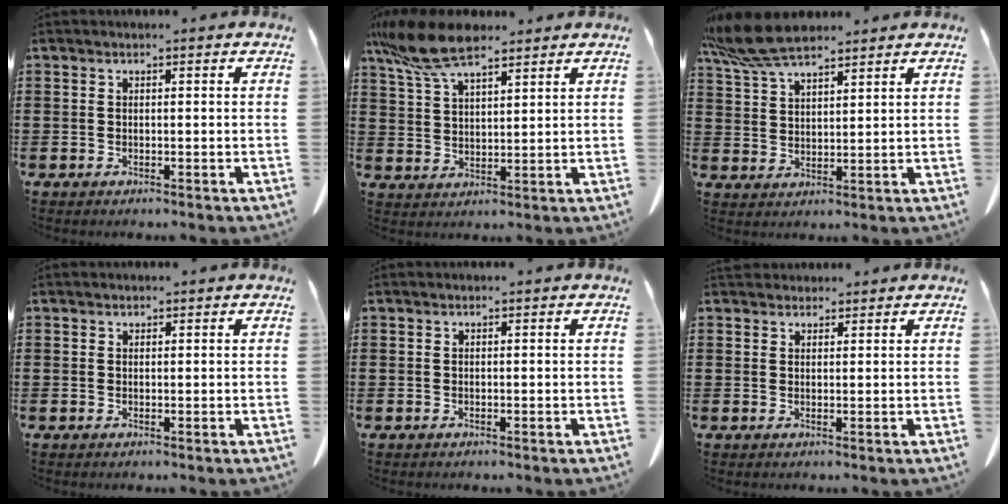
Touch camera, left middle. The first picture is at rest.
{"total": 9.9, "force": [7.3, 2.7, 6.1], "torque": [-0.142, -0.013, 0.138]}
{"total": 8.1, "force": [6.7, 2.0, 4.2], "torque": [-0.108, -0.013, 0.126]}
{"total": 0.6, "force": [0.6, 0.2, 0.1], "torque": [-0.004, -0.002, 0.013]}
{"total": 0.0}
{"total": 2.1, "force": [2.0, 0.7, 0.1], "torque": [-0.007, 0.000, 0.040]}